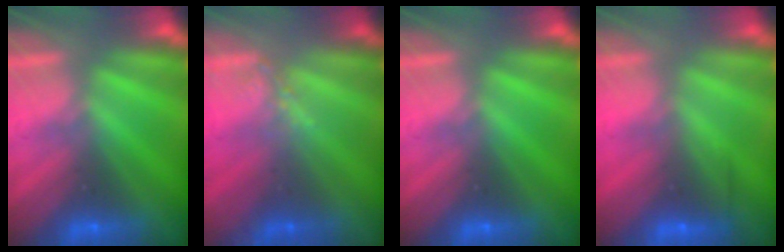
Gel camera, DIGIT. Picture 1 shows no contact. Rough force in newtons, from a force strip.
{"total": 1.3}
{"total": 0.0}
{"total": 2.2}